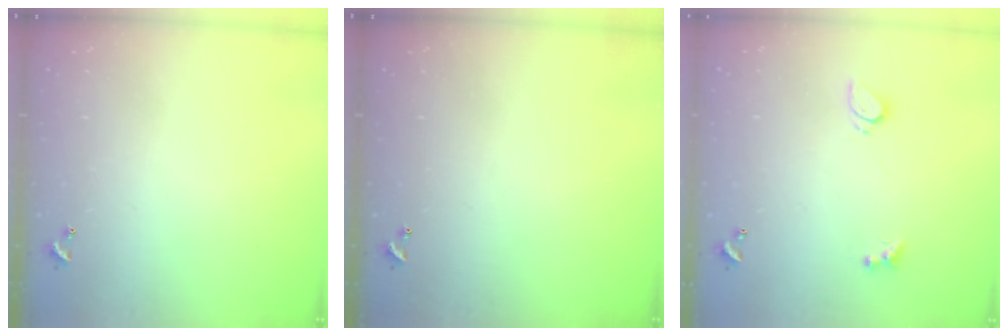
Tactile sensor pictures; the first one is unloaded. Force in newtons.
{"total": 0.0}
{"total": 2.2, "press": 2.1, "slide": 0.6}